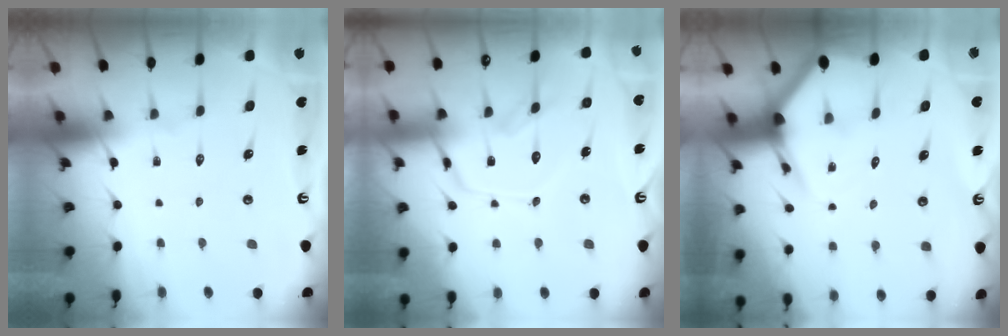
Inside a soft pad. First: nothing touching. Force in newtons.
{"total": 12.8, "press": 12.8, "slide": 1.1}
{"total": 3.6, "press": 3.5, "slide": 0.5}